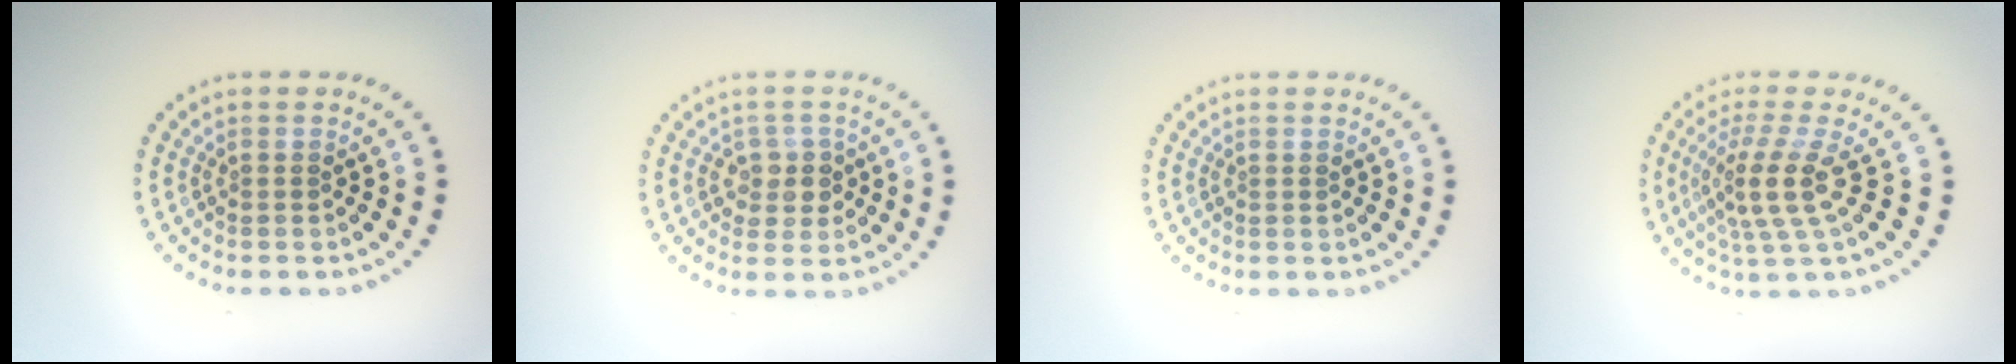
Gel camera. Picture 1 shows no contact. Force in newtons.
{"total": 2.2, "press": 2.1, "slide": 0.7}
{"total": 0.0}
{"total": 3.9, "press": 2.8, "slide": 2.7}